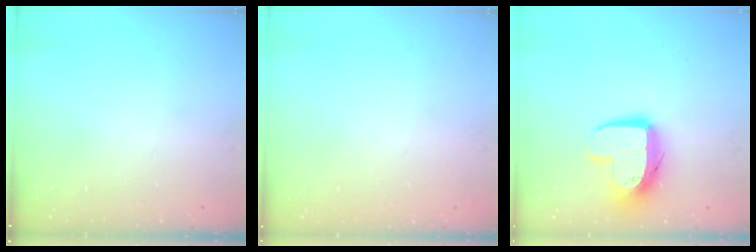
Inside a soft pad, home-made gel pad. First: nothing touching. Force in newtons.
{"total": 0.0}
{"total": 12.4, "press": 12.4, "slide": 1.0}